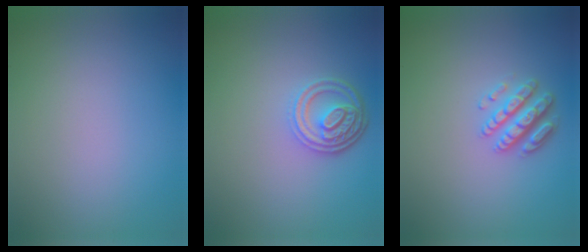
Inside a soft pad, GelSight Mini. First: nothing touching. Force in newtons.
{"total": 3.9, "press": 3.1, "slide": 2.4}
{"total": 2.9, "press": 2.8, "slide": 1.1}